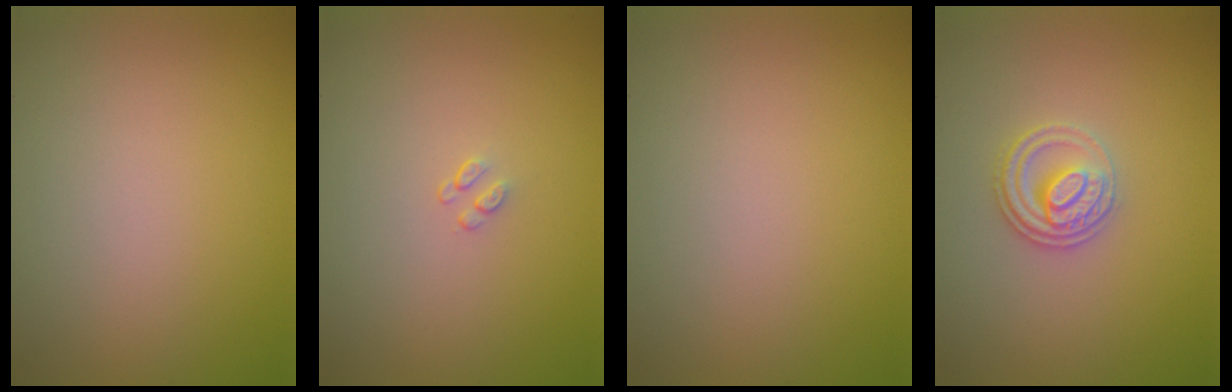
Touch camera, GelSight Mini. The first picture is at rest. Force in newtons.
{"total": 0.6, "press": 0.4, "slide": 0.5}
{"total": 0.0}
{"total": 2.7, "press": 2.5, "slide": 0.9}